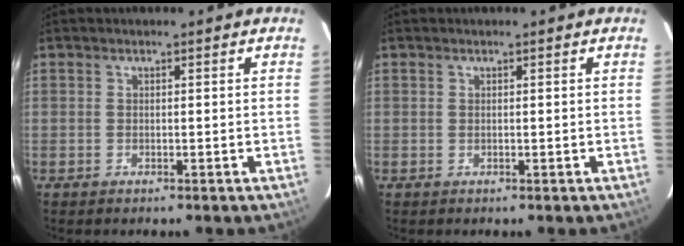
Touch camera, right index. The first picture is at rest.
{"total": 0.0}